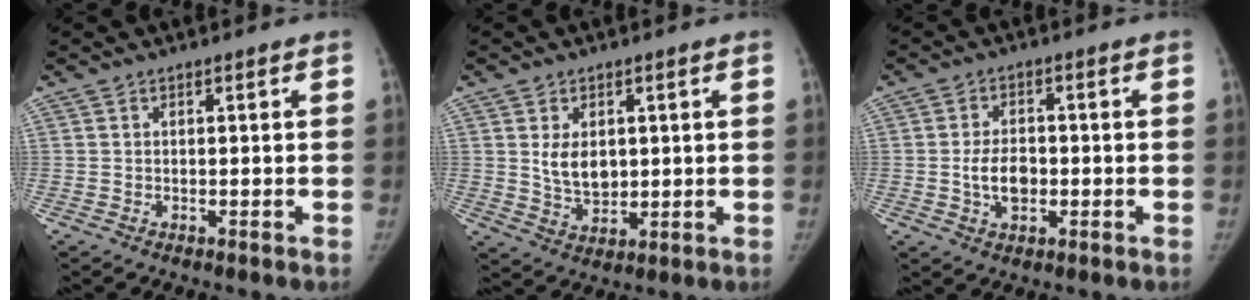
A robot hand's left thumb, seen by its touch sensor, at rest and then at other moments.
{"total": 6.3, "force": [1.3, 4.3, 4.5], "torque": [-0.056, -0.015, 0.035]}
{"total": 5.8, "force": [-0.9, 3.8, 4.3], "torque": [-0.069, 0.007, -0.015]}